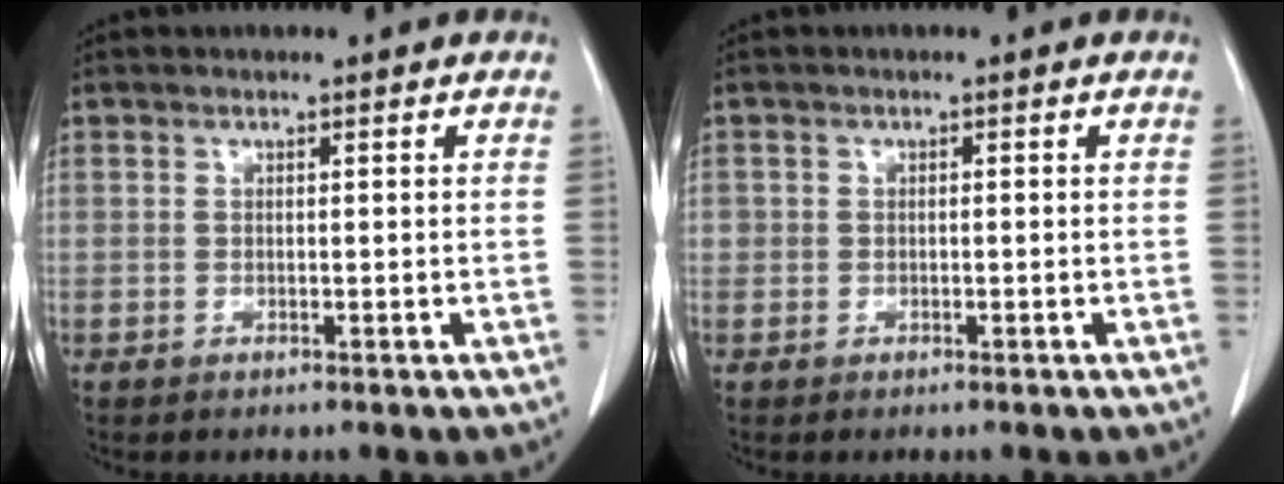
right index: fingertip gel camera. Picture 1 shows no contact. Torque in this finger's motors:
{"motor_torque": [-0.03, 0.01, 0.04, 0.02]}